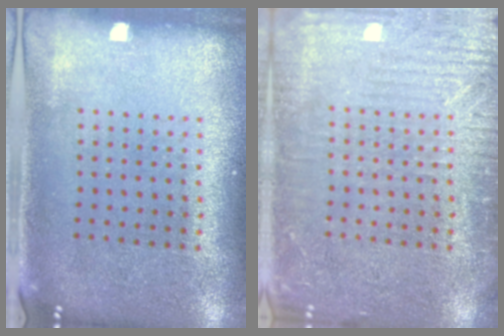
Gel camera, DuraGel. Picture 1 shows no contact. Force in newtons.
{"total": 3.9, "press": 3.8, "slide": 0.4}